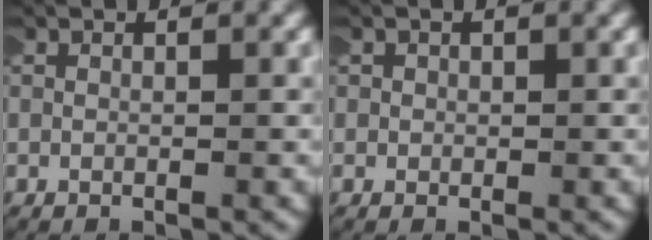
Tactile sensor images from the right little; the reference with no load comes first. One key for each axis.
{"total": 0.6, "fx": -0.1, "fy": 0.5, "fz": -0.3, "tx": 0.000, "ty": 0.000, "tz": -0.005}